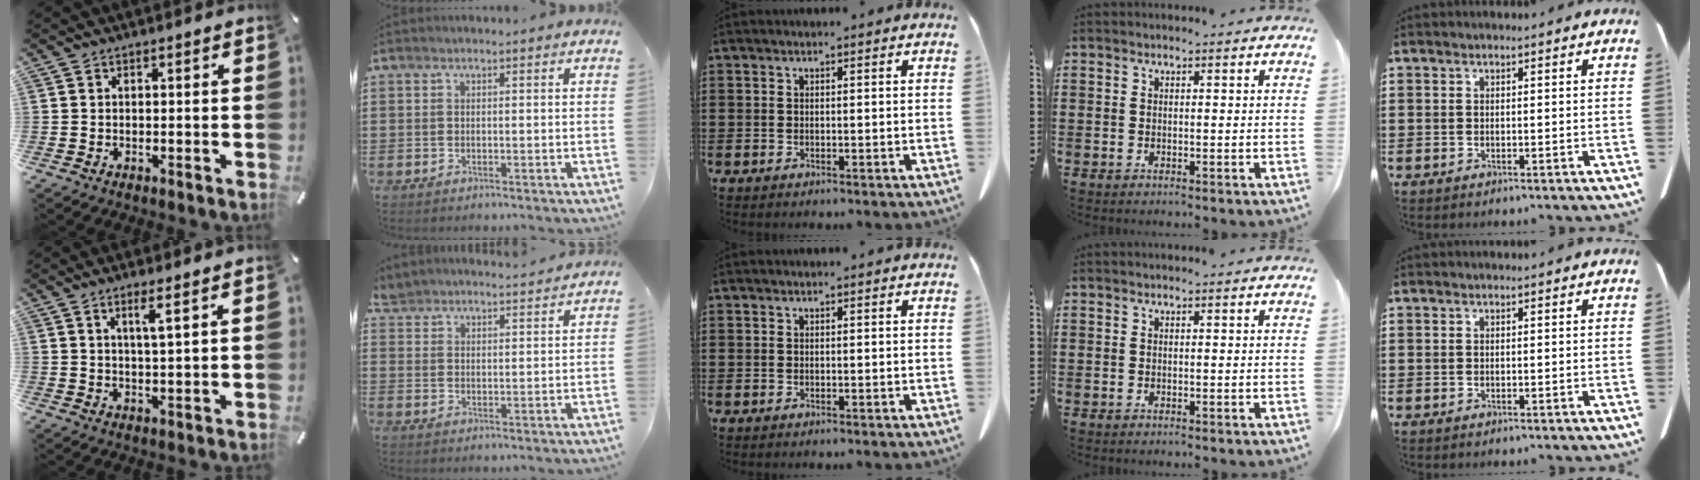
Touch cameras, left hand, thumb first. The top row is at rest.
{"thumb": {"total": 4.2, "force": [2.2, -0.1, 3.6], "torque": [-0.075, -0.002, 0.034]}, "index": {"total": 3.9, "force": [3.9, -0.2, -0.3], "torque": [-0.009, -0.022, 0.070]}}